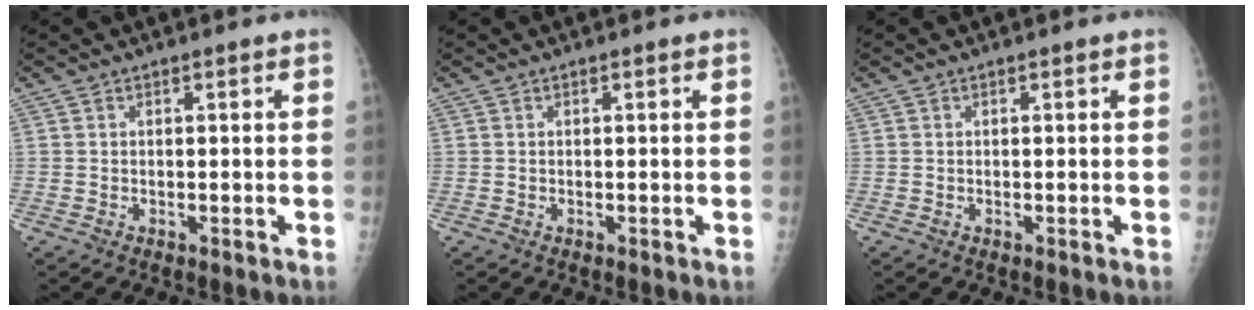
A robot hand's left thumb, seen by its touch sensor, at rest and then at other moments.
{"total": 0.0}
{"total": 0.0}